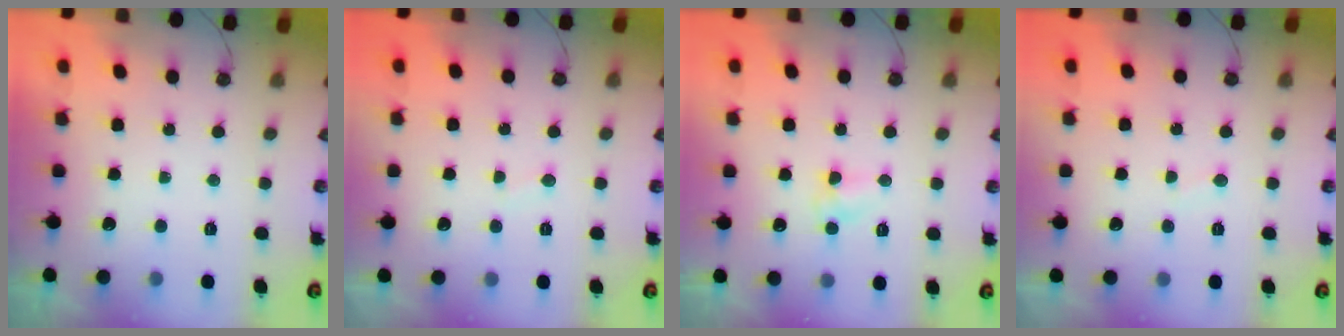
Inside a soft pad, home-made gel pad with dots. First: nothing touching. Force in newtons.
{"total": 1.8, "press": 1.8, "slide": 0.2}
{"total": 4.8, "press": 4.7, "slide": 0.5}
{"total": 1.8, "press": 1.8, "slide": 0.2}